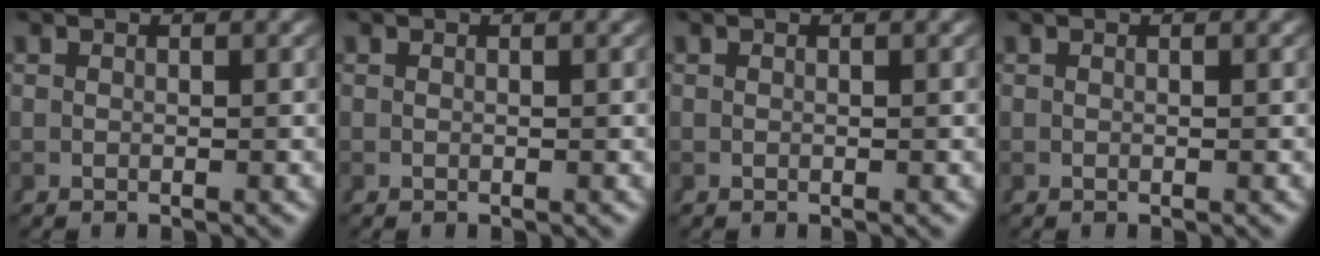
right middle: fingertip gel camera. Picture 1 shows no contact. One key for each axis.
{"total": 0.0}
{"total": 0.0}
{"total": 0.0}